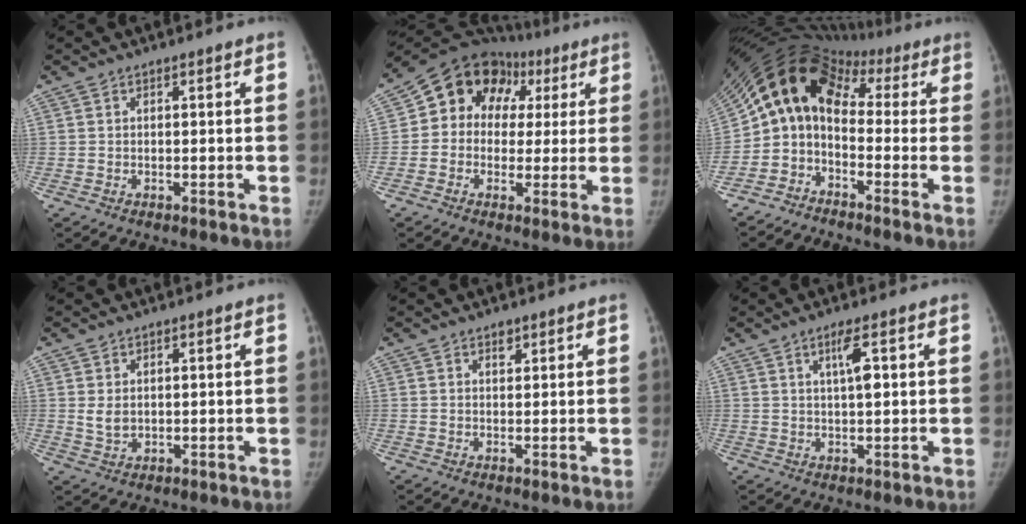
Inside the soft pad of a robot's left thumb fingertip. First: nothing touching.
{"total": 15.6, "force": [3.9, 12.7, 8.1], "torque": [-0.085, 0.042, 0.054]}
{"total": 11.6, "force": [-0.8, 9.1, 7.1], "torque": [-0.100, 0.084, -0.029]}
{"total": 2.9, "force": [0.5, 2.1, 1.9], "torque": [-0.027, -0.005, 0.016]}
{"total": 1.5, "force": [0.9, 0.9, 0.7], "torque": [-0.001, -0.004, 0.013]}
{"total": 4.3, "force": [1.4, 1.1, 3.9], "torque": [-0.066, 0.000, 0.025]}